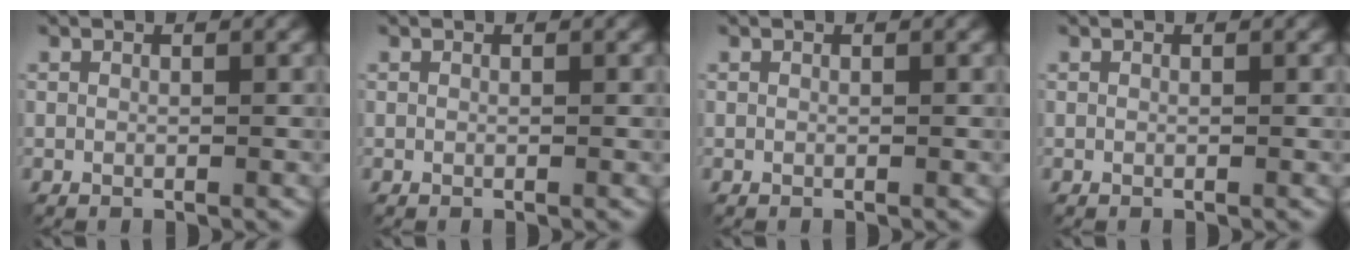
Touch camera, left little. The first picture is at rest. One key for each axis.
{"total": 0.0}
{"total": 0.0}
{"total": 0.0}